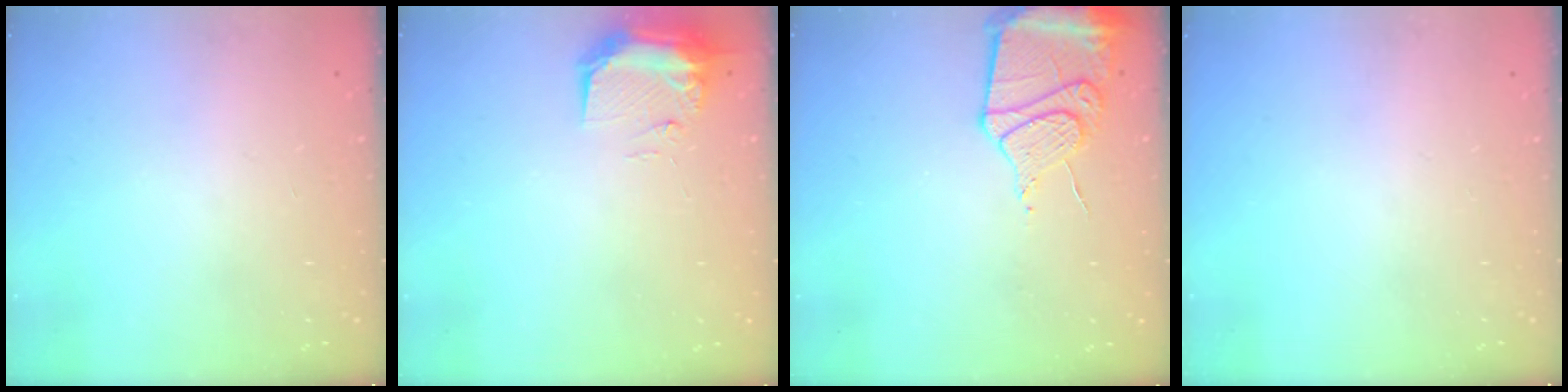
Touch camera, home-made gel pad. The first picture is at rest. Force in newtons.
{"total": 9.2, "press": 9.0, "slide": 1.5}
{"total": 13.2, "press": 13.1, "slide": 1.7}
{"total": 0.0}